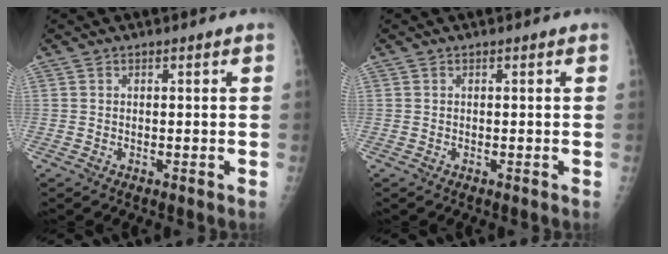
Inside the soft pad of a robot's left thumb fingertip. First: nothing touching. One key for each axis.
{"total": 0.0}